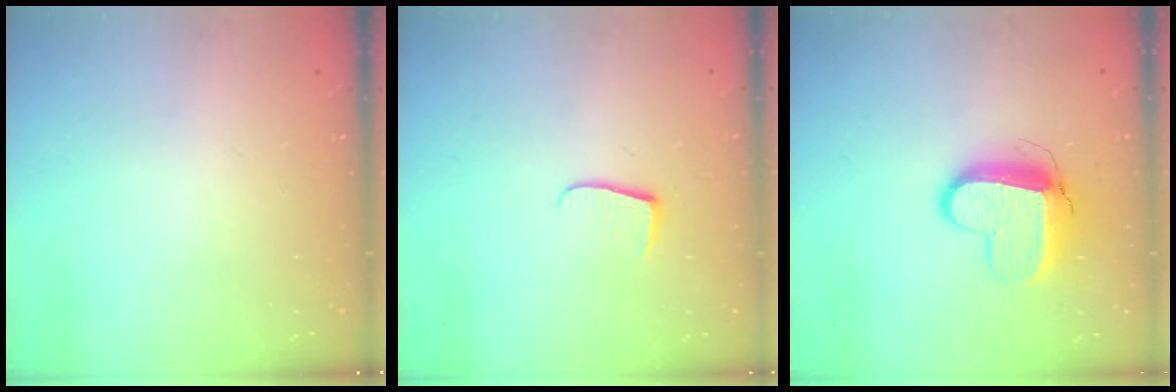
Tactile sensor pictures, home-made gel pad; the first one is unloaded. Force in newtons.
{"total": 6.0, "press": 5.9, "slide": 0.7}
{"total": 11.1, "press": 11.0, "slide": 1.0}